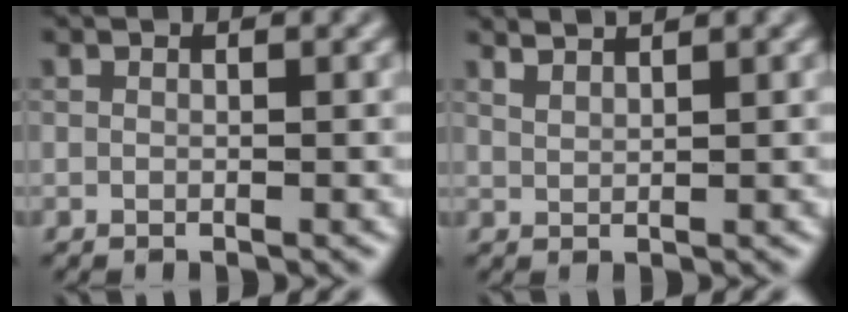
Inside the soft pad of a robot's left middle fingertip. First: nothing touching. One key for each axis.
{"total": 2.2, "fx": 2.0, "fy": 0.5, "fz": 0.8, "tx": 0.000, "ty": 0.003, "tz": 0.021}